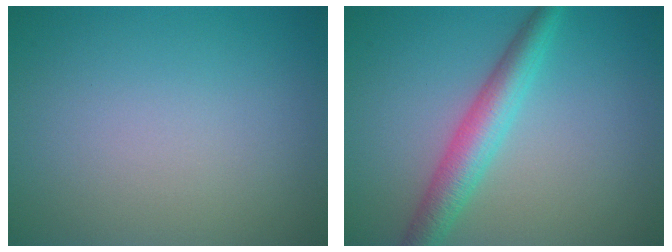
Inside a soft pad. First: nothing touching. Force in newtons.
{"total": 4.3, "press": 4.3, "slide": 0.0}